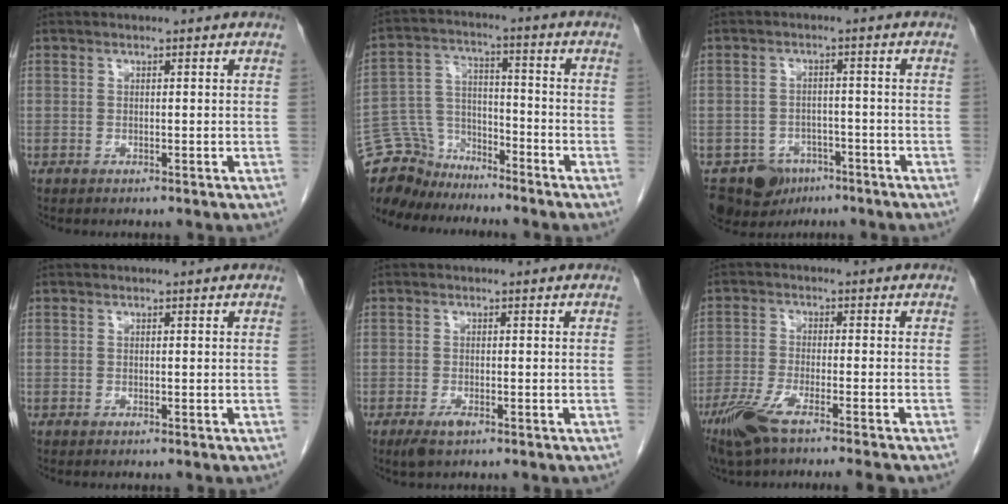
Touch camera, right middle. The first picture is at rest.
{"total": 11.0, "force": [-10.1, 4.2, 0.6], "torque": [-0.022, 0.030, -0.188]}
{"total": 7.6, "force": [-5.0, 5.4, 1.7], "torque": [-0.029, 0.005, -0.072]}
{"total": 0.0}
{"total": 2.1, "force": [-1.2, 0.7, 1.6], "torque": [-0.033, -0.003, -0.020]}
{"total": 9.4, "force": [-7.2, 0.1, 6.0], "torque": [-0.108, -0.020, -0.125]}